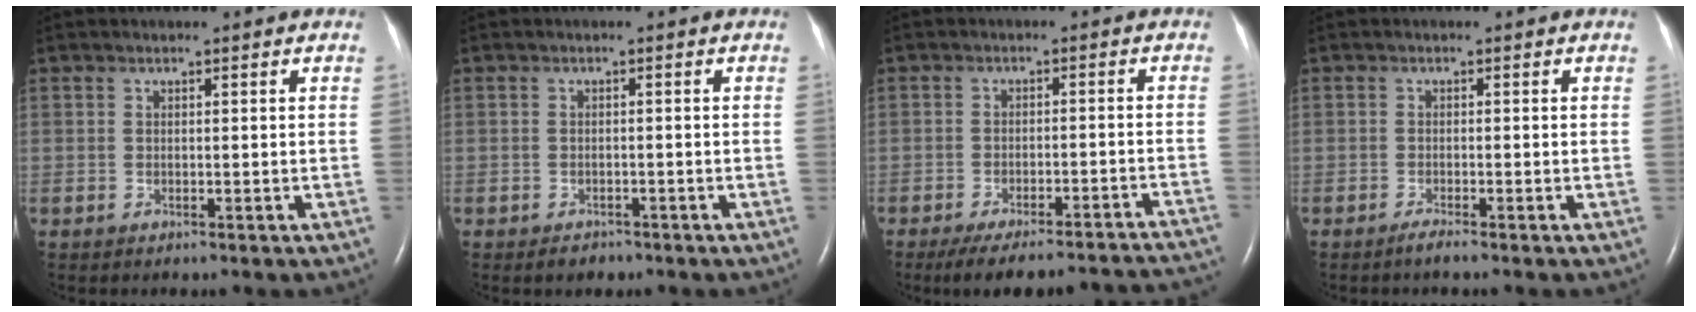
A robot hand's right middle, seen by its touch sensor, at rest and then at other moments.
{"total": 1.8, "force": [-1.3, 1.1, 0.5], "torque": [-0.012, 0.001, -0.015]}
{"total": 20.4, "force": [-19.0, 1.8, 7.2], "torque": [-0.069, -0.009, -0.238]}
{"total": 1.2, "force": [-1.0, -0.2, 0.6], "torque": [-0.017, -0.002, -0.021]}